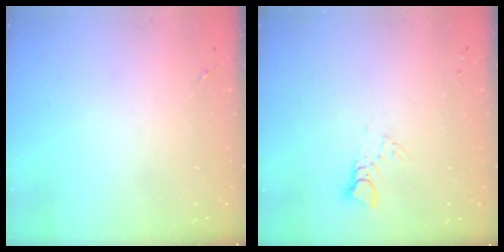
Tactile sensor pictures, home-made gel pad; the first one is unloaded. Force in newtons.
{"total": 3.2, "press": 3.2, "slide": 0.0}